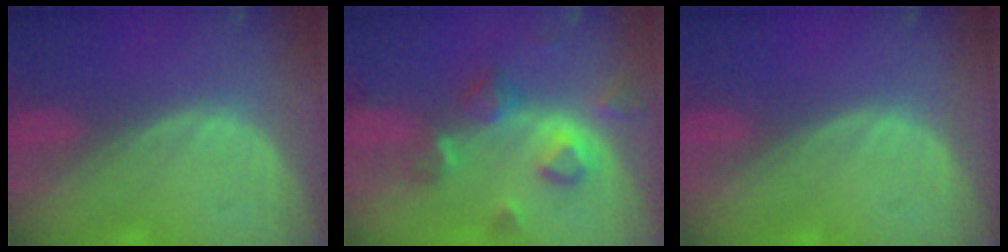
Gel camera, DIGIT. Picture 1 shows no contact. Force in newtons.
{"total": 7.7, "press": 7.1, "slide": 3.0}
{"total": 0.0}